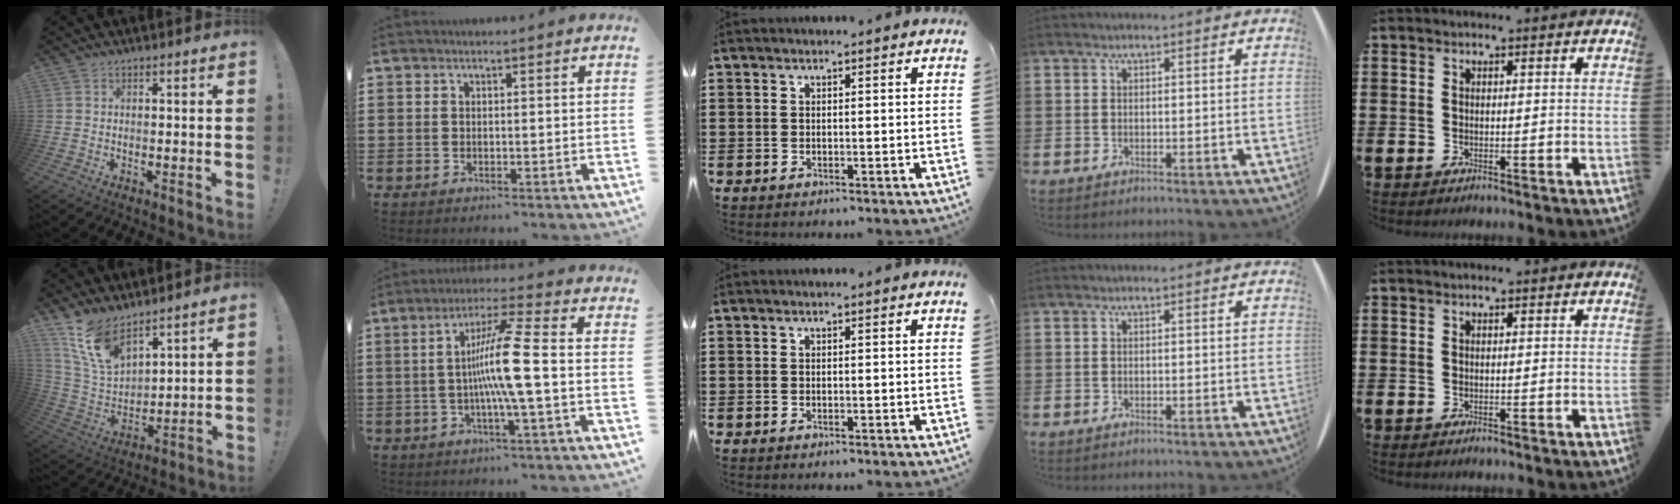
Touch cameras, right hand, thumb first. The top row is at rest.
{"thumb": {"total": 13.4, "force": [10.1, 6.1, 6.3], "torque": [-0.135, -0.064, 0.198]}, "index": {"total": 10.3, "force": [-1.1, -0.2, 10.2], "torque": [-0.201, -0.009, -0.033]}}